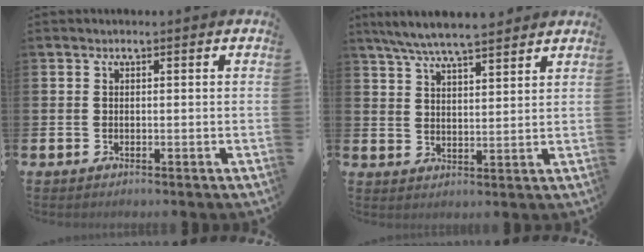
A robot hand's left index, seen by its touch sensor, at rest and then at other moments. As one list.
[{"total": 6.9, "force": [6.5, 0.7, 2.3], "torque": [-0.064, -0.021, 0.119]}]